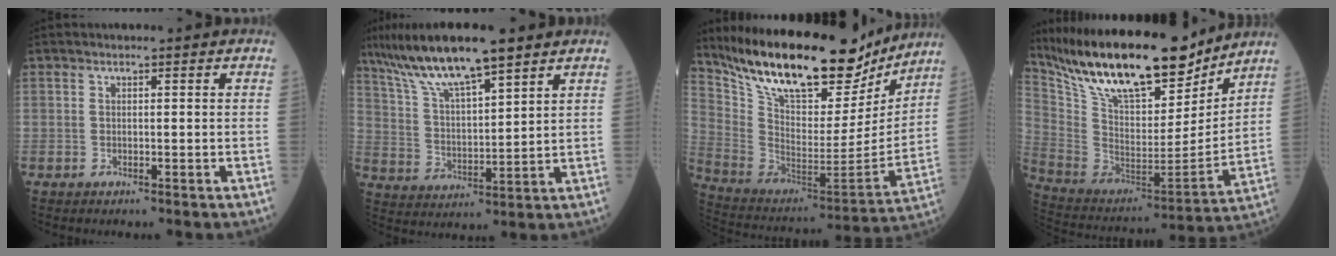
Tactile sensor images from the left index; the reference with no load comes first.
{"total": 13.5, "force": [10.2, 1.7, 8.6], "torque": [-0.166, 0.010, 0.190]}
{"total": 25.7, "force": [21.1, 7.5, 12.6], "torque": [-0.223, -0.019, 0.336]}
{"total": 24.8, "force": [19.8, 6.6, 13.3], "torque": [-0.250, -0.007, 0.337]}